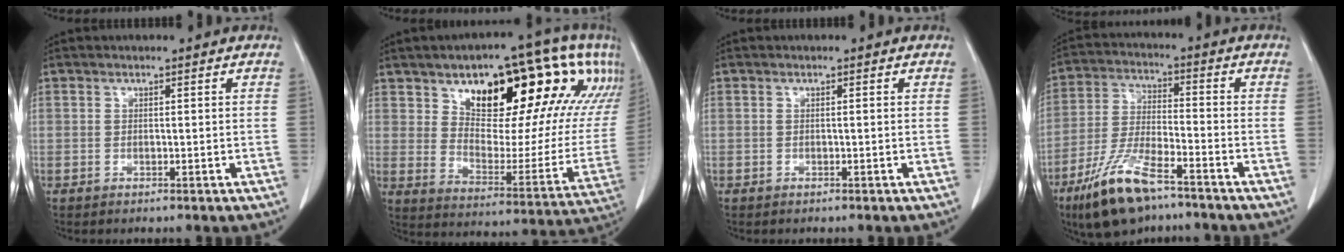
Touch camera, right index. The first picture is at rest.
{"total": 27.9, "force": [15.1, 9.6, 21.4], "torque": [-0.260, 0.026, 0.215]}
{"total": 0.0}
{"total": 12.6, "force": [-8.5, 3.1, 8.8], "torque": [-0.184, -0.023, -0.157]}